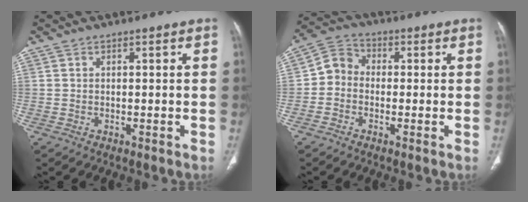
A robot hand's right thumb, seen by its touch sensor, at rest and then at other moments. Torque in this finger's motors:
{"motor_torque": [-0.34, 0.15, -0.29, -0.20, 0.08]}